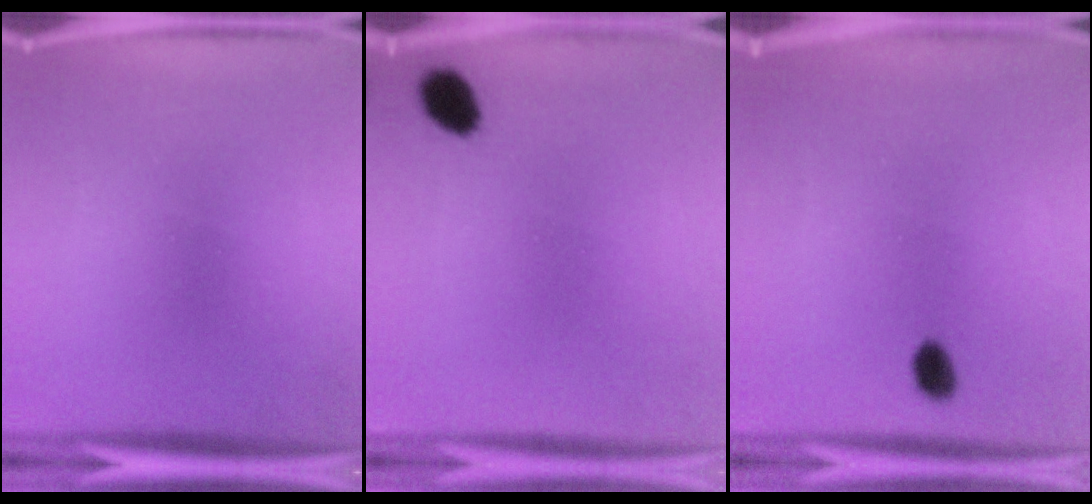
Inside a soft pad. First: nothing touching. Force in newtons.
{"total": 4.8}
{"total": 2.7}